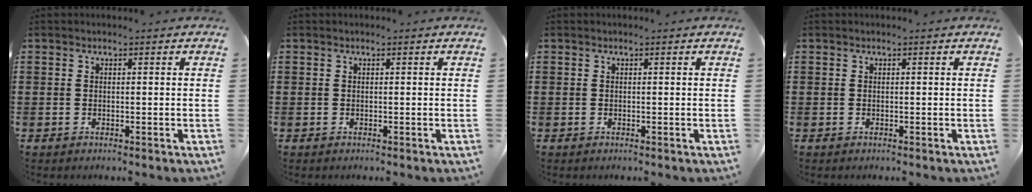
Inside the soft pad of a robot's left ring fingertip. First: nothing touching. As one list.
[{"total": 0.0}, {"total": 0.0}, {"total": 0.0}]